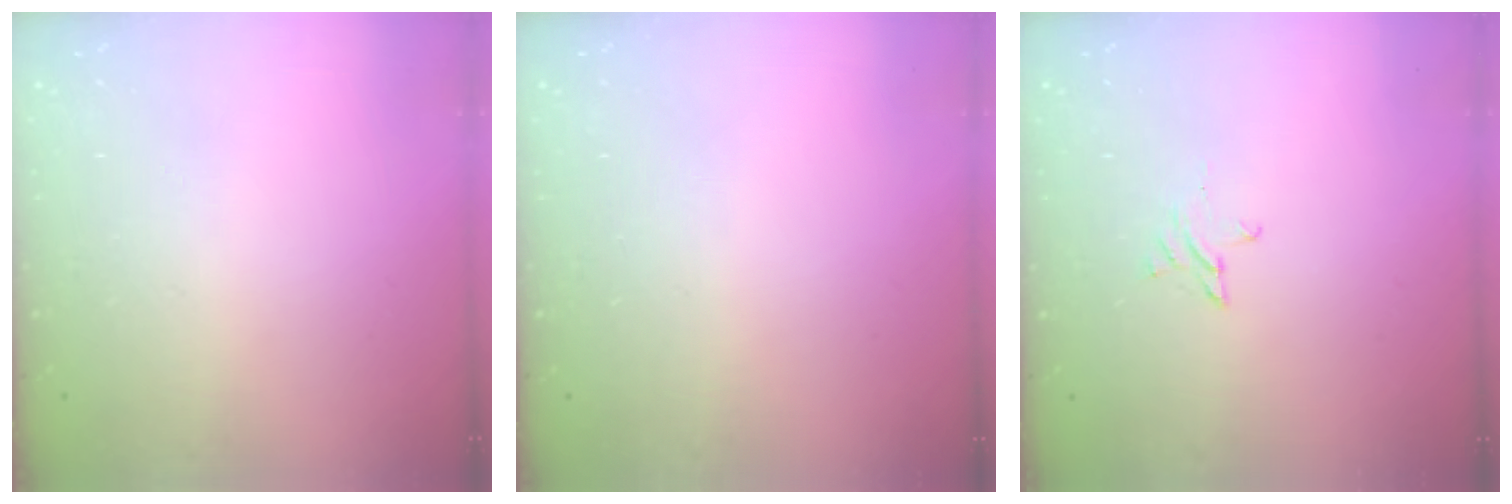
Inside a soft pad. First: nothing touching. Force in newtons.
{"total": 0.0}
{"total": 2.6, "press": 2.6, "slide": 0.2}